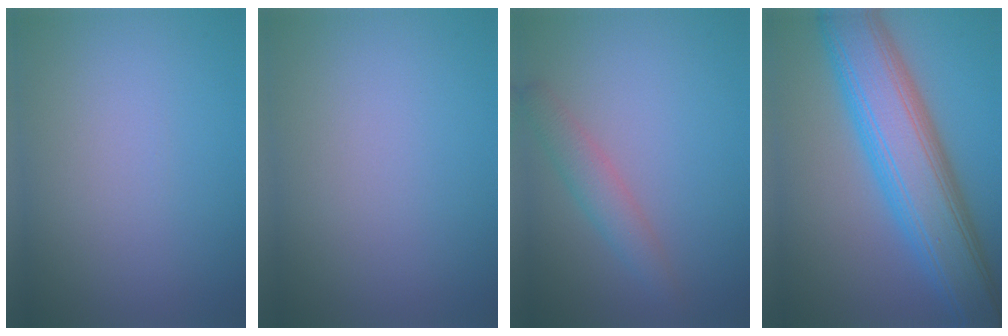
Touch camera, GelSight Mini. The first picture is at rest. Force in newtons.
{"total": 0.0}
{"total": 2.4, "press": 2.4, "slide": 0.2}
{"total": 10.2, "press": 10.2, "slide": 0.4}